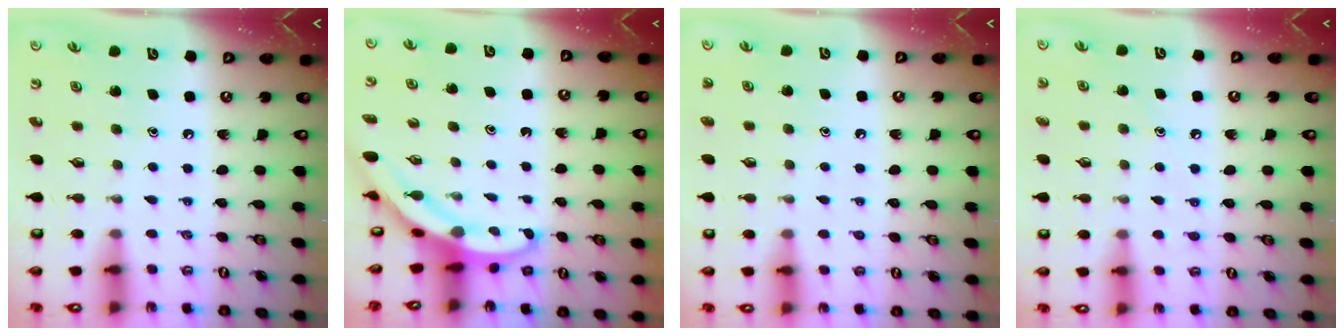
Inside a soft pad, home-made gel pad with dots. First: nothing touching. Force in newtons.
{"total": 3.7, "press": 3.7, "slide": 0.2}
{"total": 1.1, "press": 1.1, "slide": 0.3}
{"total": 4.6, "press": 4.5, "slide": 0.5}